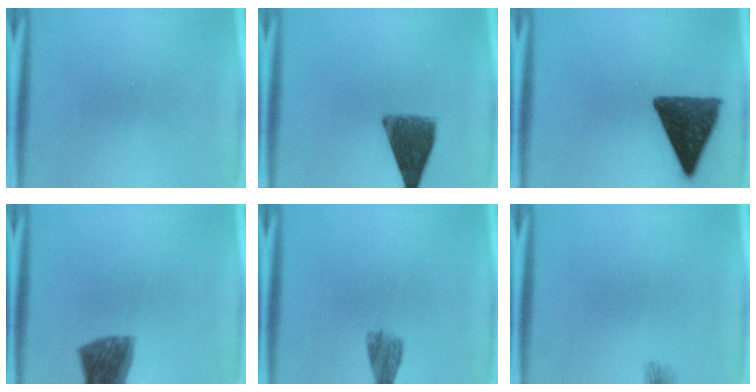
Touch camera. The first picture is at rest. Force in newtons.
{"total": 8.7}
{"total": 12.6}
{"total": 8.8}
{"total": 2.1}
{"total": 1.6}